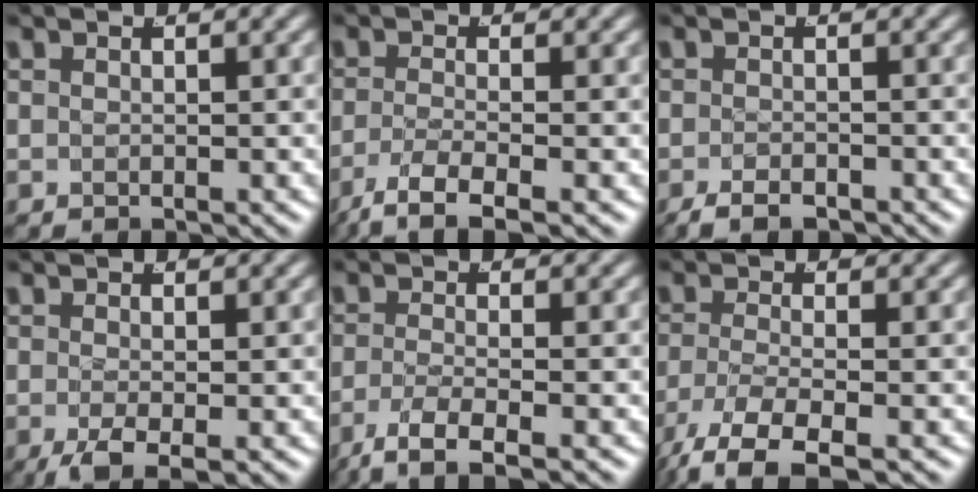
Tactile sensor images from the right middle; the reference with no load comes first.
{"total": 5.9, "force": [-4.3, 1.5, 3.7], "torque": [-0.072, -0.032, -0.051]}
{"total": 2.5, "force": [-2.3, 0.6, 0.9], "torque": [-0.017, -0.011, -0.031]}
{"total": 3.8, "force": [-2.4, 1.2, 2.7], "torque": [-0.052, -0.026, -0.025]}
{"total": 5.6, "force": [-4.0, 1.3, 3.6], "torque": [-0.071, -0.030, -0.049]}
{"total": 6.7, "force": [-4.7, 2.5, 4.1], "torque": [-0.098, -0.045, -0.050]}